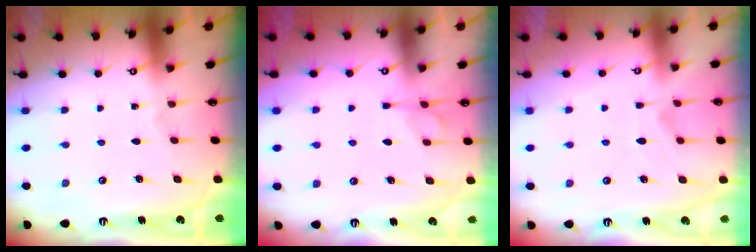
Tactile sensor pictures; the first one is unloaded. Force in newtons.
{"total": 1.3, "press": 0.4, "slide": 1.2}
{"total": 1.3, "press": 0.1, "slide": 1.3}